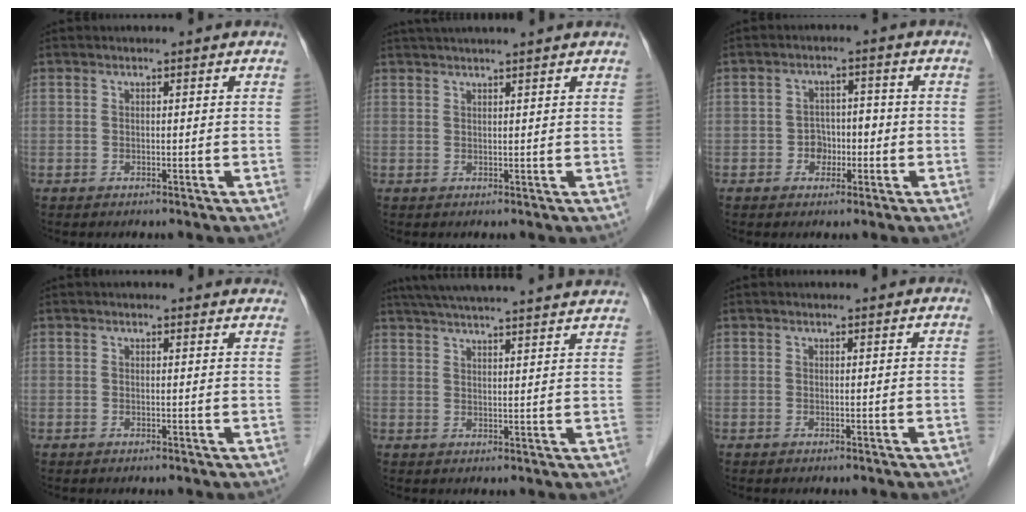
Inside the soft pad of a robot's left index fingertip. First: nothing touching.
{"total": 6.5, "force": [5.7, -0.9, 3.0], "torque": [-0.039, 0.033, 0.077]}
{"total": 3.4, "force": [-1.2, 2.7, 1.8], "torque": [-0.026, 0.013, -0.019]}
{"total": 5.8, "force": [5.4, 1.0, 1.7], "torque": [-0.012, 0.014, 0.047]}
{"total": 22.8, "force": [20.9, 0.6, 9.0], "torque": [-0.150, 0.013, 0.274]}
{"total": 1.3, "force": [1.3, 0.1, 0.3], "torque": [-0.007, 0.012, 0.018]}